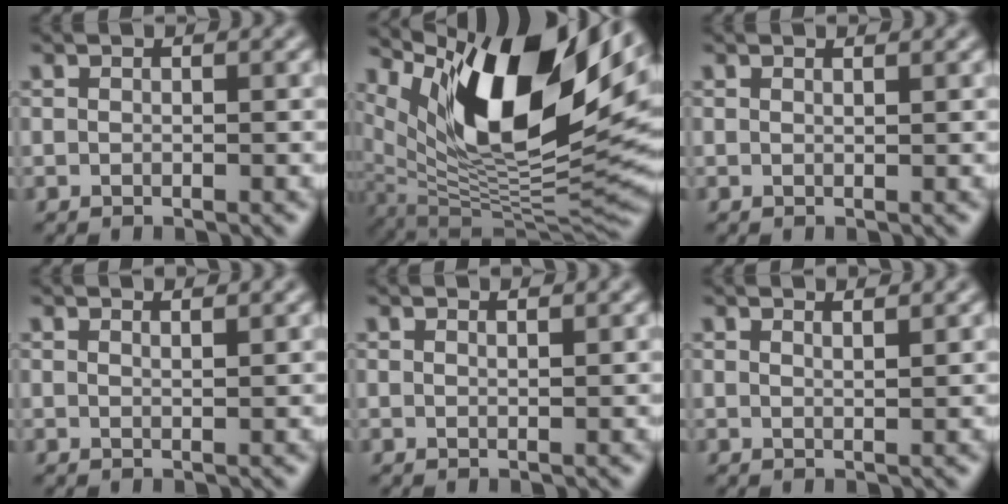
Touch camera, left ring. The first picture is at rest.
{"total": 16.3, "force": [7.5, 6.4, 13.0], "torque": [-0.212, 0.005, 0.127]}
{"total": 0.7, "force": [0.7, 0.1, 0.3], "torque": [-0.002, -0.001, 0.007]}
{"total": 1.3, "force": [1.2, 0.3, 0.5], "torque": [-0.002, 0.000, 0.011]}
{"total": 1.0, "force": [0.9, 0.2, 0.4], "torque": [-0.002, 0.000, 0.009]}
{"total": 1.6, "force": [1.4, 0.4, 0.7], "torque": [-0.003, 0.002, 0.012]}